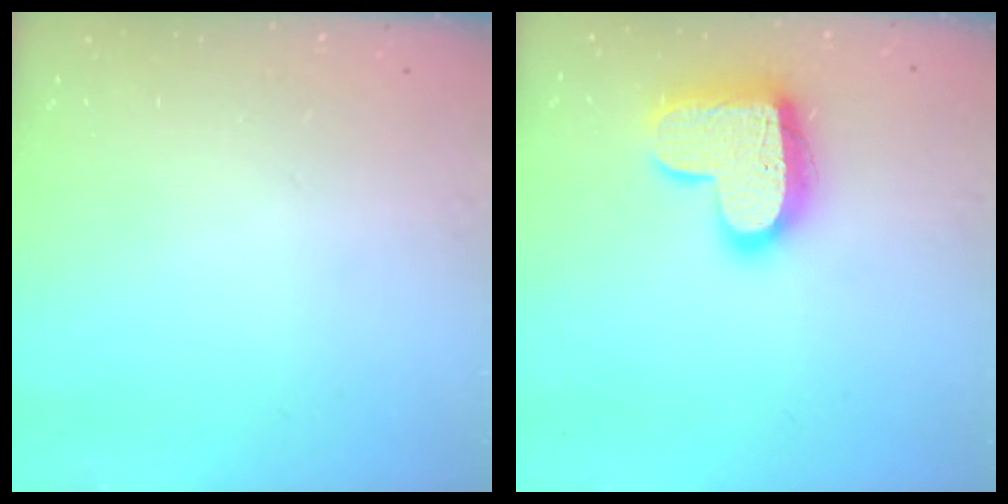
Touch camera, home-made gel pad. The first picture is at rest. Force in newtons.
{"total": 17.2, "press": 17.1, "slide": 1.3}